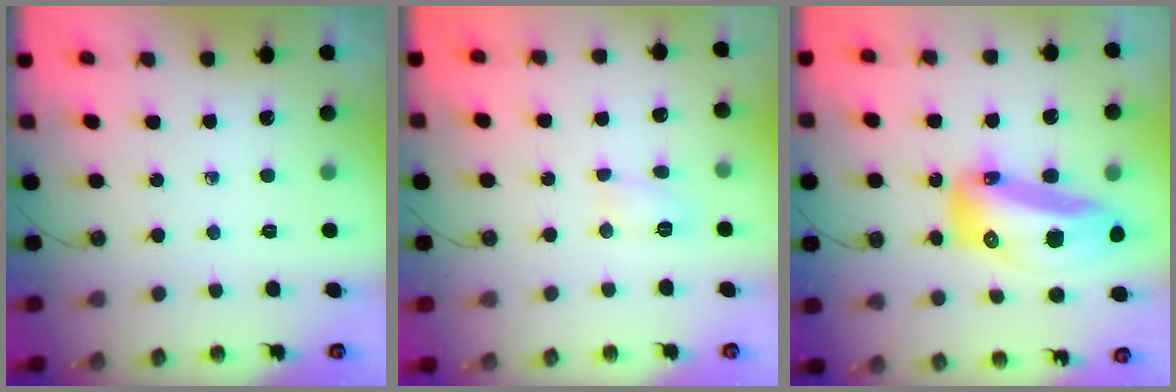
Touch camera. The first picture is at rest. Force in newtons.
{"total": 4.1, "press": 4.1, "slide": 0.4}
{"total": 26.7, "press": 22.9, "slide": 13.8}